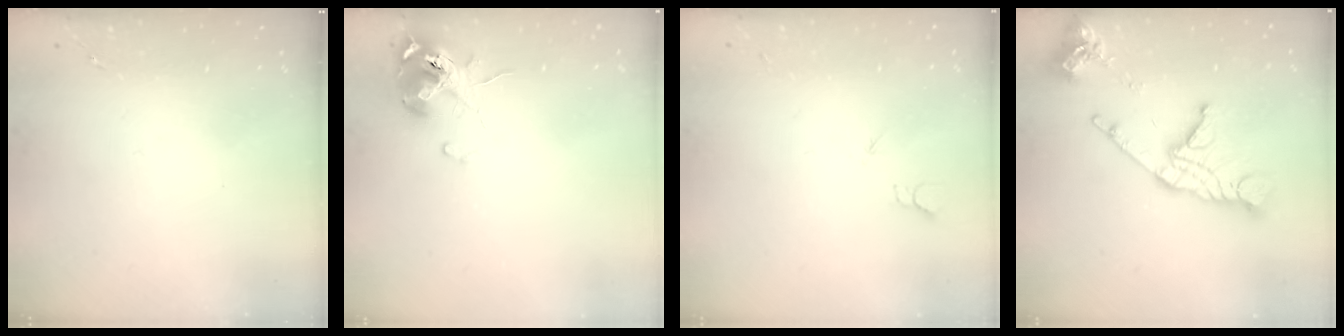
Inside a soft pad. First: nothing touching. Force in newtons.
{"total": 10.8, "press": 10.7, "slide": 1.2}
{"total": 3.2, "press": 3.2, "slide": 0.4}
{"total": 17.0, "press": 16.9, "slide": 1.8}